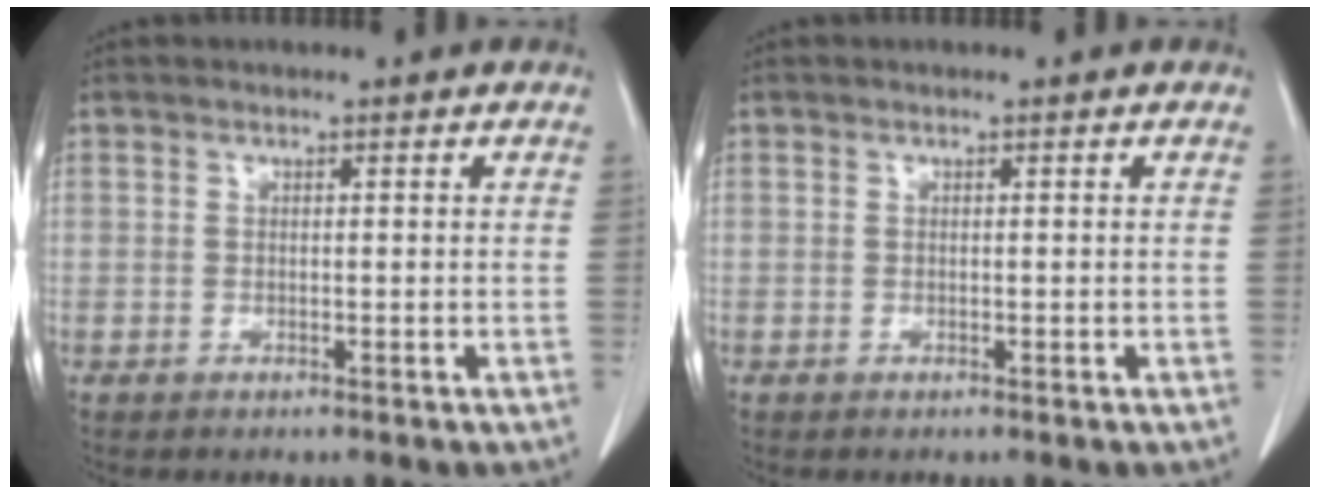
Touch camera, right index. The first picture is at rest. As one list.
[{"total": 0.0}]